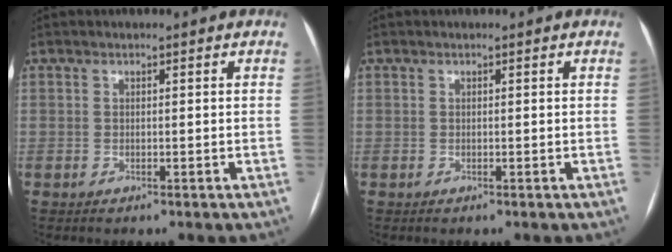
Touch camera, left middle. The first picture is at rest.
{"total": 0.0}